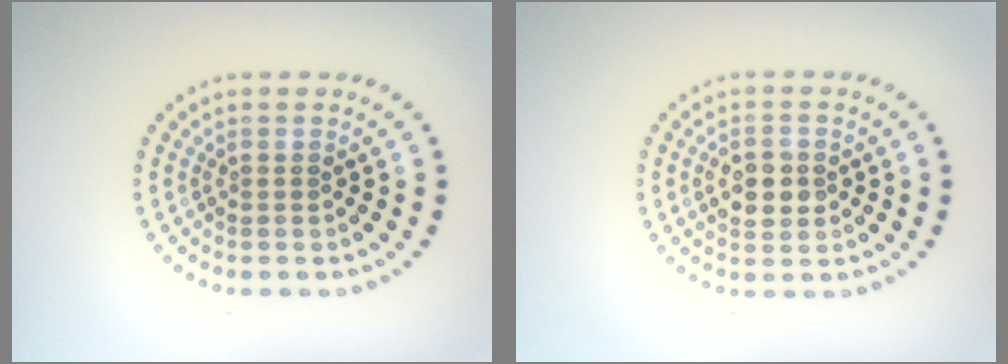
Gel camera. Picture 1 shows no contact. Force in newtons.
{"total": 3.4, "press": 3.4, "slide": 0.2}